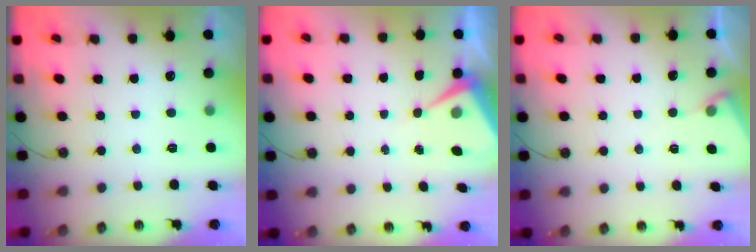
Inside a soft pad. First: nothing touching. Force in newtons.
{"total": 7.3, "press": 7.2, "slide": 0.6}
{"total": 3.8, "press": 3.7, "slide": 0.6}